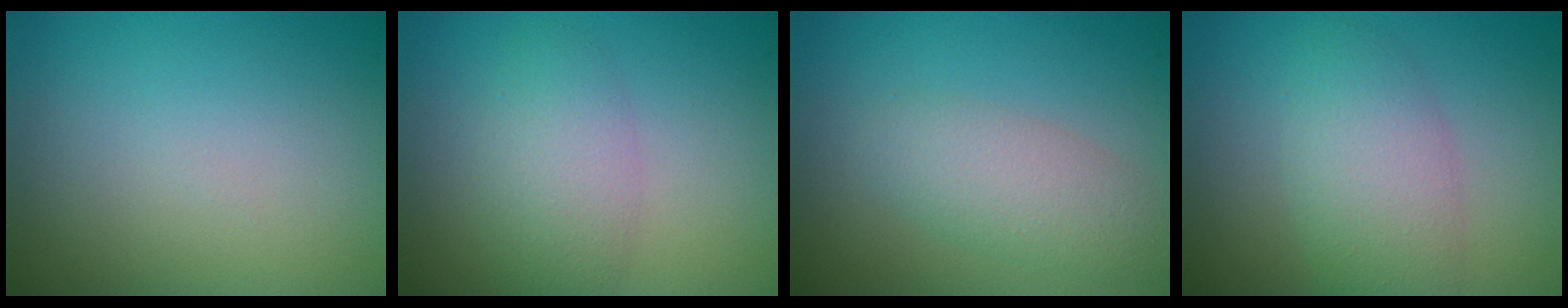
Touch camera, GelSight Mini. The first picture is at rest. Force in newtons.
{"total": 3.3, "press": 3.3, "slide": 0.2}
{"total": 3.0, "press": 3.0, "slide": 0.2}
{"total": 4.0, "press": 4.0, "slide": 0.2}